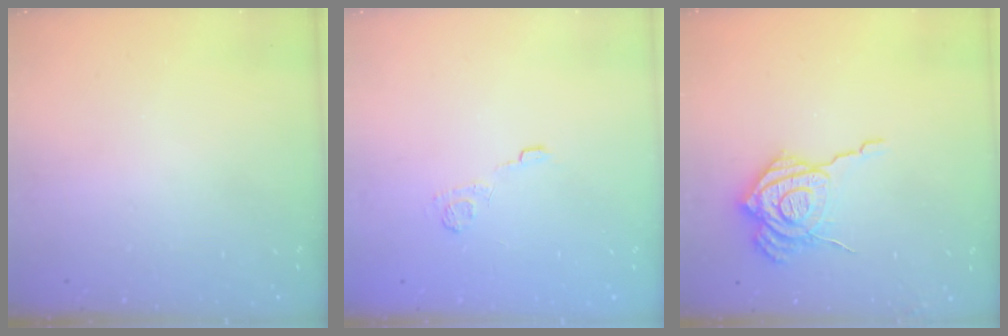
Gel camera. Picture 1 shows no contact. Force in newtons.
{"total": 8.5, "press": 8.4, "slide": 1.5}
{"total": 15.0, "press": 14.8, "slide": 1.8}